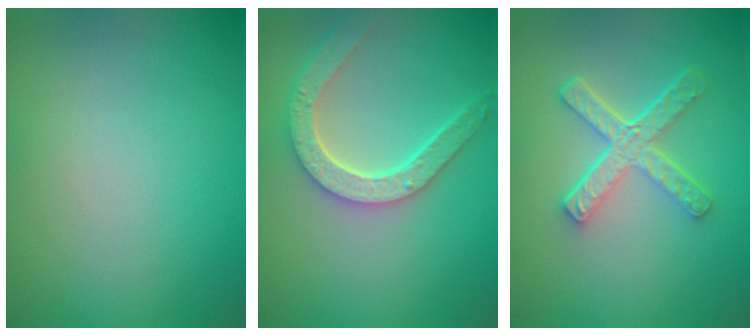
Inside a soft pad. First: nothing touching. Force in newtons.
{"total": 4.6, "press": 3.7, "slide": 2.7}
{"total": 4.8, "press": 3.3, "slide": 3.4}